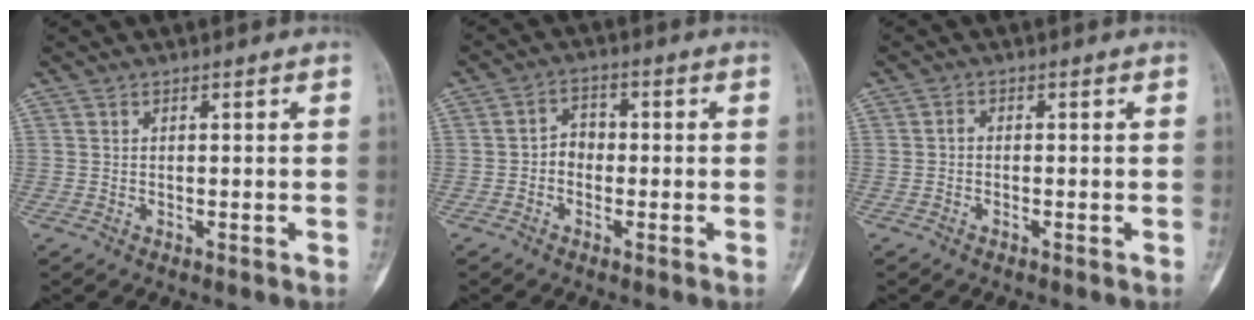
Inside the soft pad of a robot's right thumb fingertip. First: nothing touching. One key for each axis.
{"total": 3.5, "fx": -0.8, "fy": 2.8, "fz": 1.9, "tx": -0.005, "ty": 0.016, "tz": -0.026}
{"total": 1.0, "fx": -0.4, "fy": 0.6, "fz": 0.7, "tx": -0.012, "ty": 0.004, "tz": -0.012}